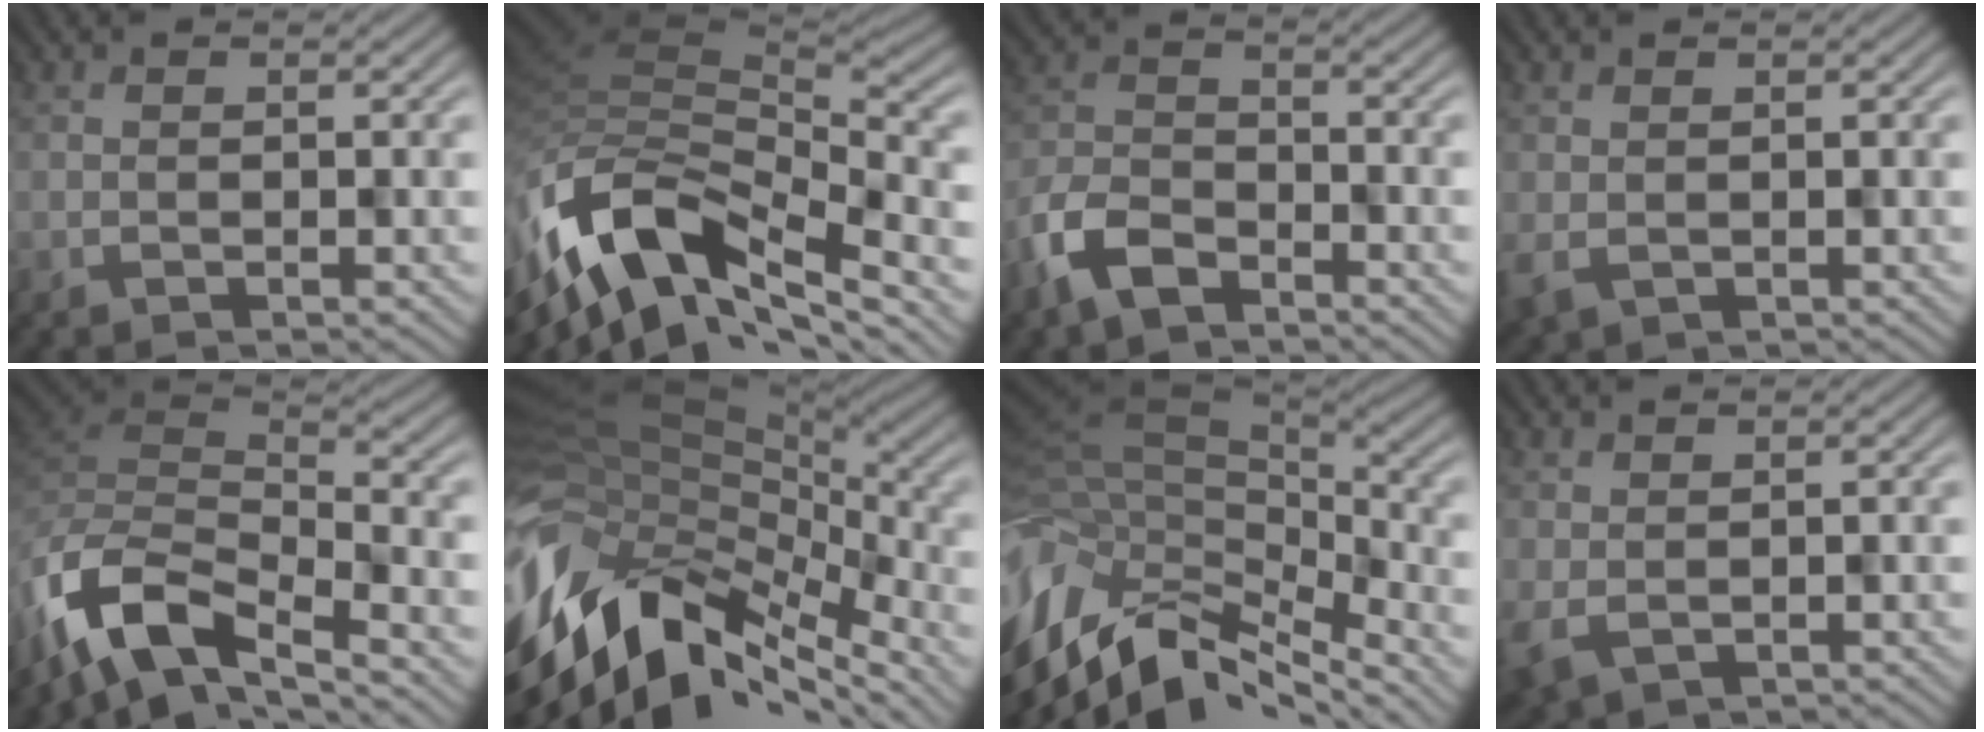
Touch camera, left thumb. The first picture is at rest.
{"total": 14.3, "force": [-6.7, 7.2, 10.4], "torque": [-0.248, -0.022, -0.115]}
{"total": 6.3, "force": [-4.9, 2.8, 2.8], "torque": [-0.062, -0.008, -0.111]}
{"total": 2.3, "force": [-0.2, 1.4, 1.9], "torque": [-0.041, -0.002, 0.004]}
{"total": 11.0, "force": [-7.2, 4.7, 6.9], "torque": [-0.154, -0.012, -0.139]}
{"total": 14.5, "force": [-6.1, 7.3, 10.9], "torque": [-0.252, -0.015, -0.102]}
{"total": 14.7, "force": [-8.1, 7.2, 9.9], "torque": [-0.254, -0.021, -0.124]}
{"total": 3.6, "force": [-0.3, 2.2, 2.8], "torque": [-0.058, -0.003, 0.012]}